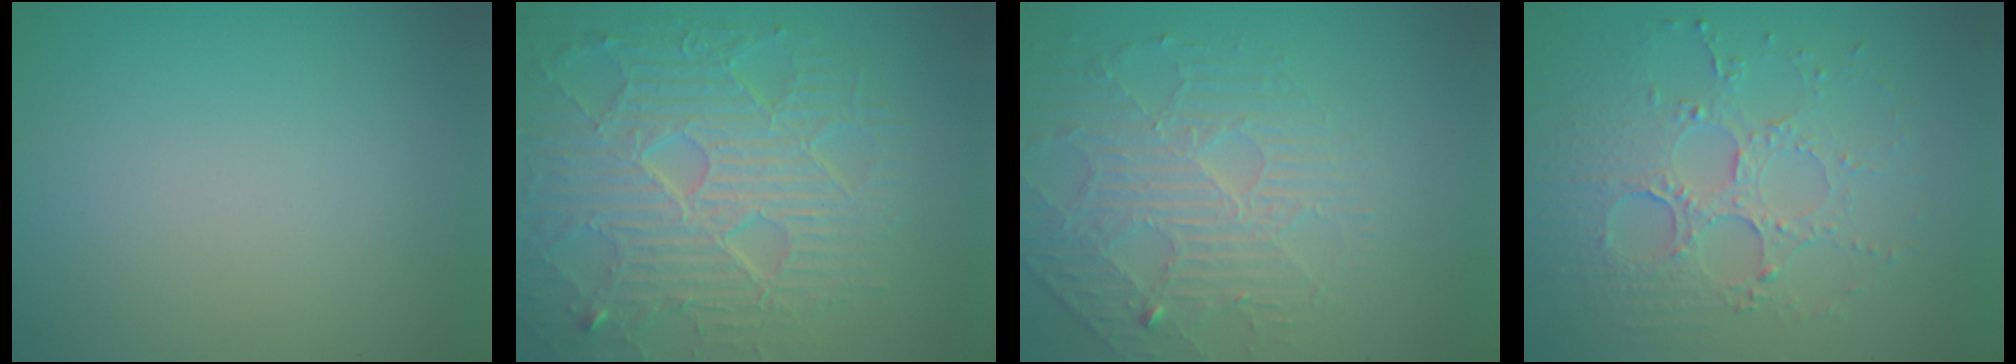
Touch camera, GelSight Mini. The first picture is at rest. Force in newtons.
{"total": 9.2, "press": 6.5, "slide": 6.5}
{"total": 4.3, "press": 3.7, "slide": 2.2}
{"total": 4.0, "press": 3.6, "slide": 1.7}